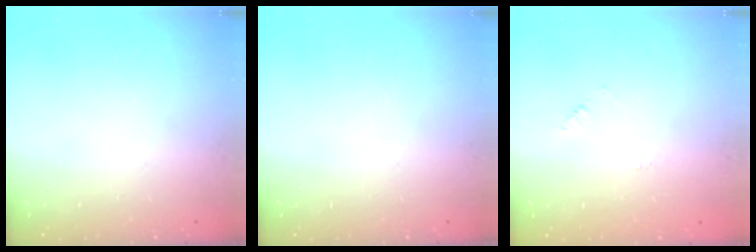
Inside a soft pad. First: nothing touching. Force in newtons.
{"total": 0.0}
{"total": 1.7, "press": 1.7, "slide": 0.2}